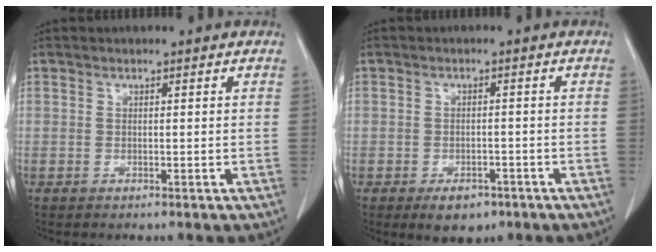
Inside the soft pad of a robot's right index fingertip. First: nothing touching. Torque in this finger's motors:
{"motor_torque": [-0.04, -0.03, -0.07, -0.12]}